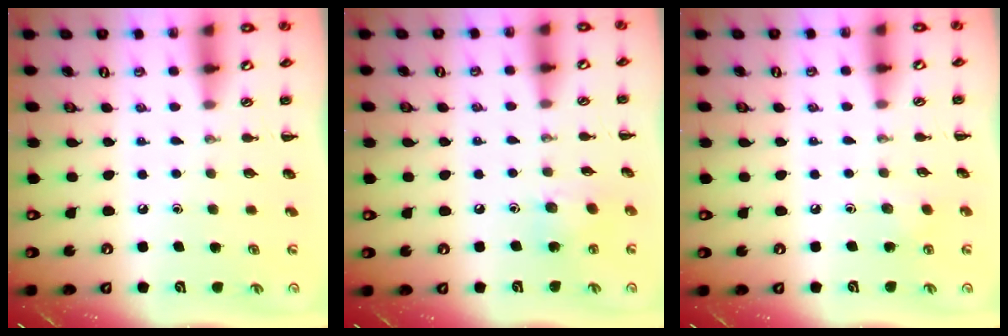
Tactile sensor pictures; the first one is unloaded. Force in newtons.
{"total": 5.6, "press": 5.6, "slide": 0.7}
{"total": 2.5, "press": 2.3, "slide": 0.7}